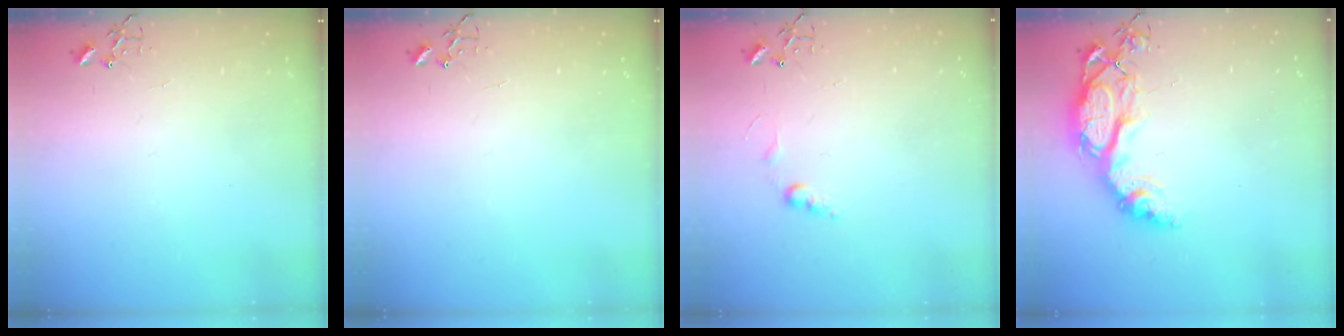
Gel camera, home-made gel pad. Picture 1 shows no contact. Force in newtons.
{"total": 0.0}
{"total": 7.3, "press": 7.3, "slide": 0.6}
{"total": 14.8, "press": 14.8, "slide": 1.3}